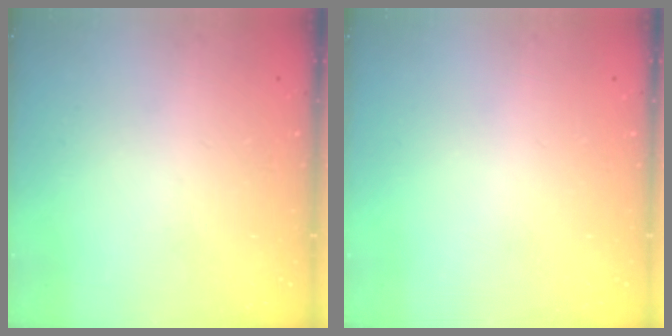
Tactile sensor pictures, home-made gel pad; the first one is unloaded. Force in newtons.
{"total": 0.0}